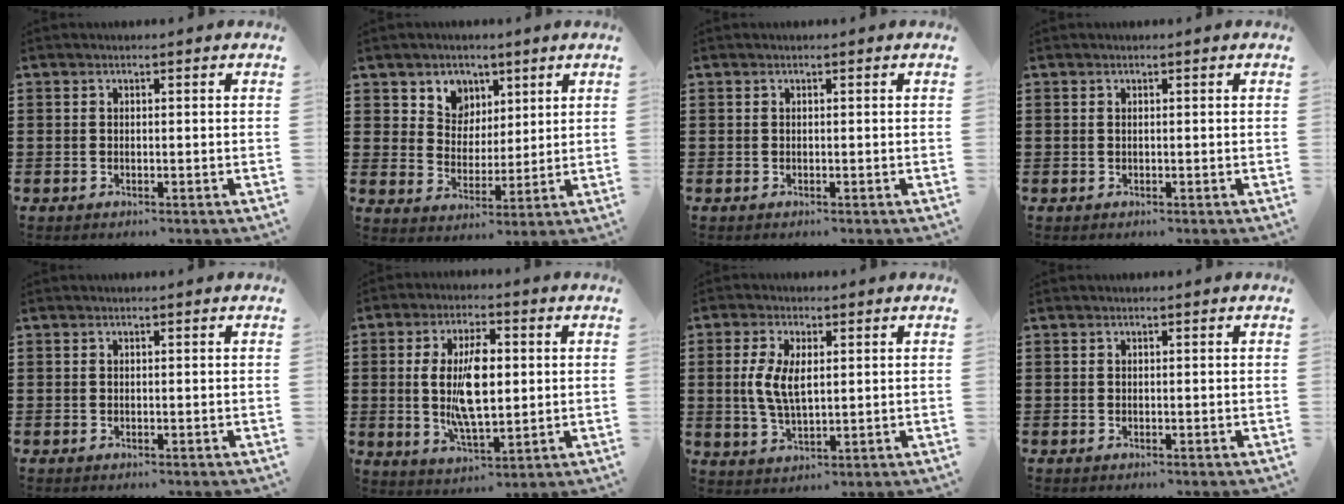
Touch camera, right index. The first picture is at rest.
{"total": 5.4, "force": [3.1, 4.4, -0.1], "torque": [-0.024, -0.007, 0.054]}
{"total": 0.0}
{"total": 0.0}
{"total": 0.0}
{"total": 9.4, "force": [0.6, 3.9, 8.6], "torque": [-0.181, 0.005, 0.005]}
{"total": 6.3, "force": [0.8, 3.0, 5.5], "torque": [-0.117, 0.007, 0.012]}
{"total": 0.0}